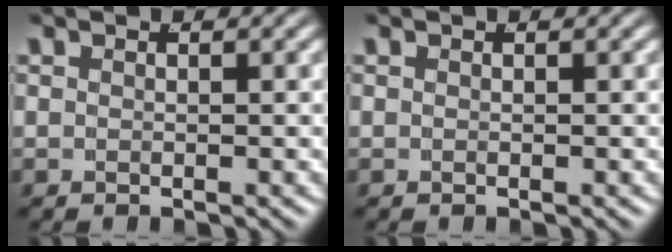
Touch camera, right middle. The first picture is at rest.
{"total": 0.0}